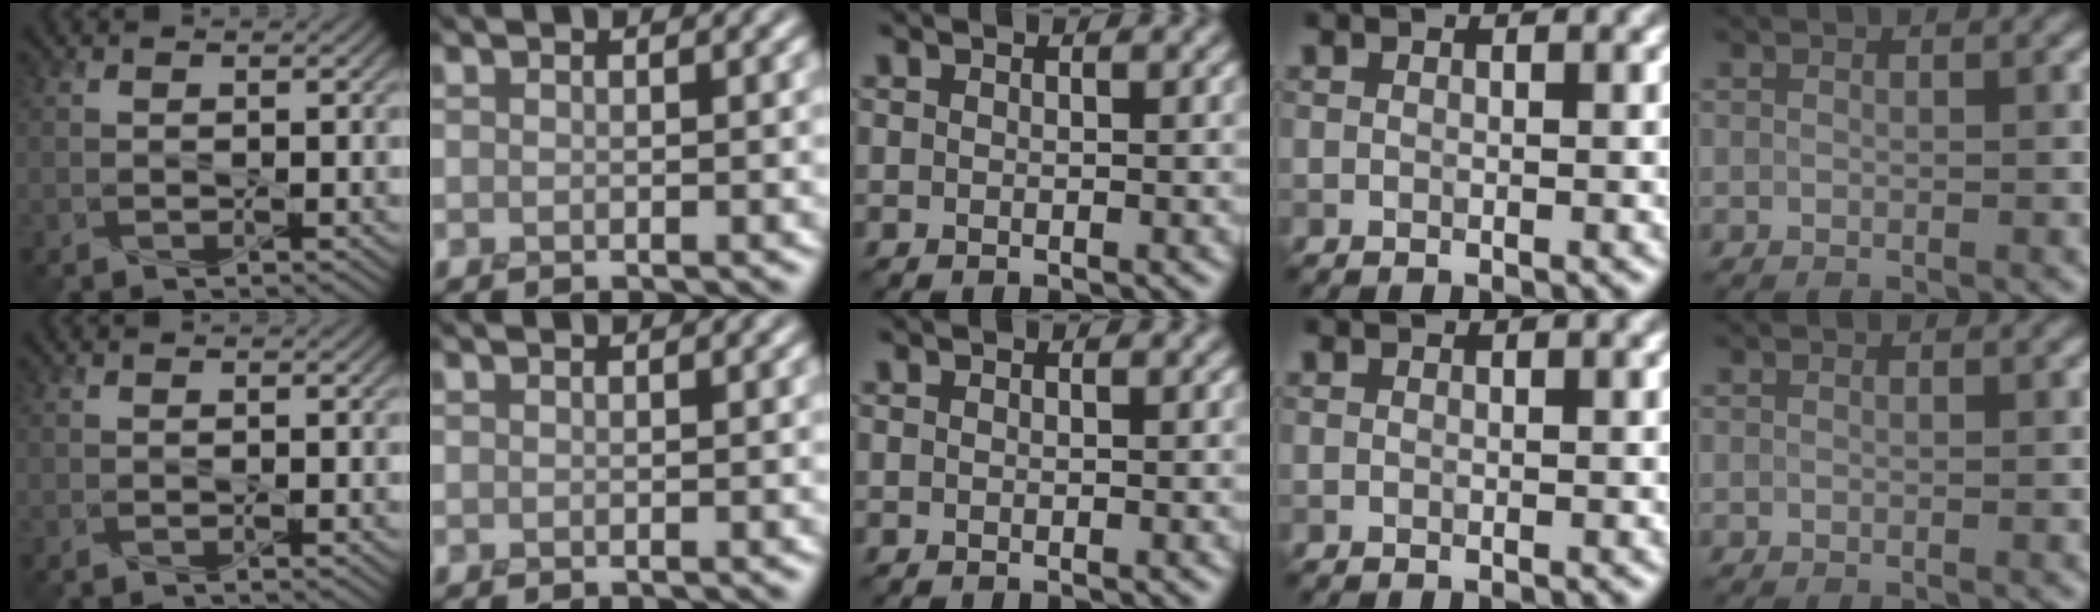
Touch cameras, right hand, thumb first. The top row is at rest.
{}